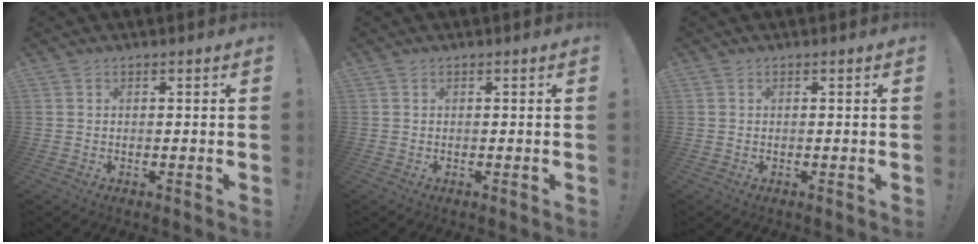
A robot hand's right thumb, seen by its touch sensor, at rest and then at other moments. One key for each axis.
{"total": 0.0}
{"total": 0.0}